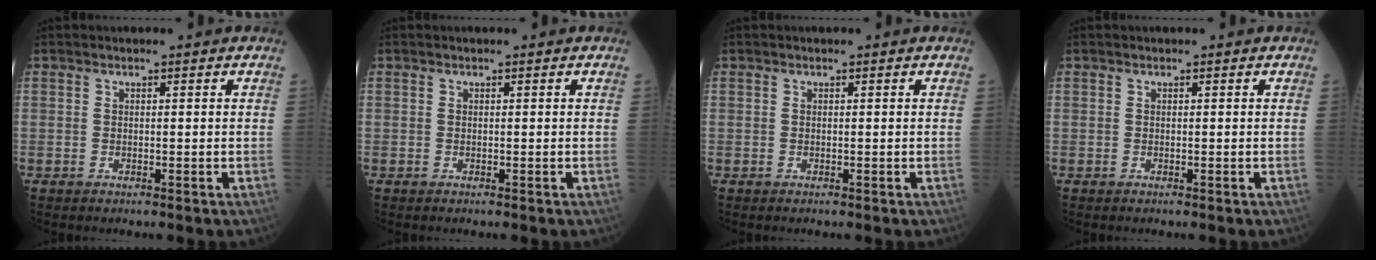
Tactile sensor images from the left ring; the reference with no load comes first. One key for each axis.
{"total": 0.0}
{"total": 0.0}
{"total": 0.0}